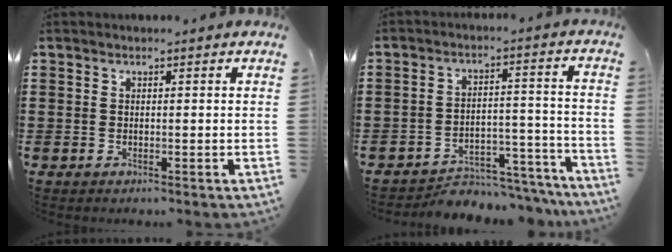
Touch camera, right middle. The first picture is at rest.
{"total": 5.1, "force": [-4.9, 1.1, 1.0], "torque": [-0.018, 0.013, -0.098]}